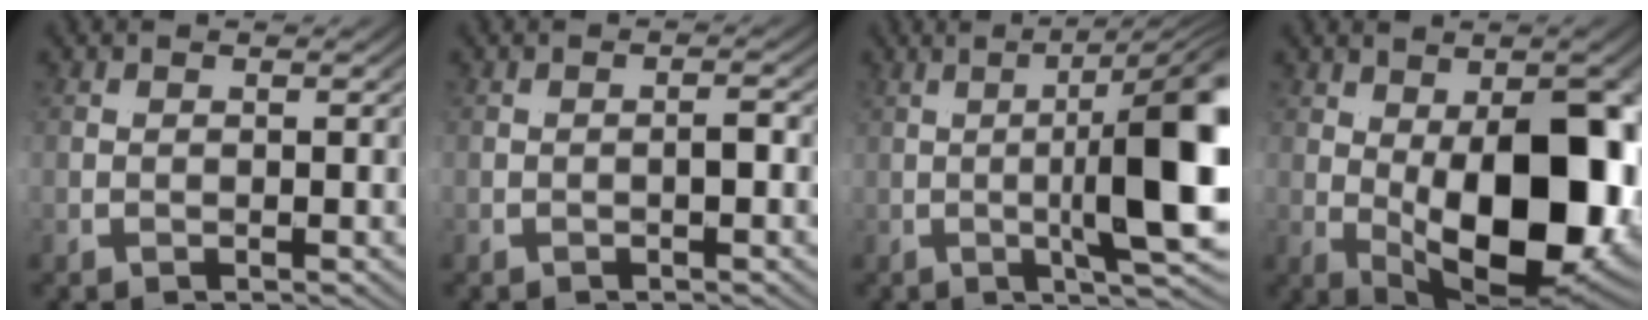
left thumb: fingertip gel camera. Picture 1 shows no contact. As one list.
[{"total": 1.2, "force": [-1.0, 0.3, 0.5], "torque": [-0.012, -0.009, -0.014]}, {"total": 9.9, "force": [-0.6, -1.3, 9.8], "torque": [-0.114, 0.046, -0.037]}, {"total": 17.3, "force": [-1.6, 8.1, 15.2], "torque": [-0.239, -0.037, 0.000]}]